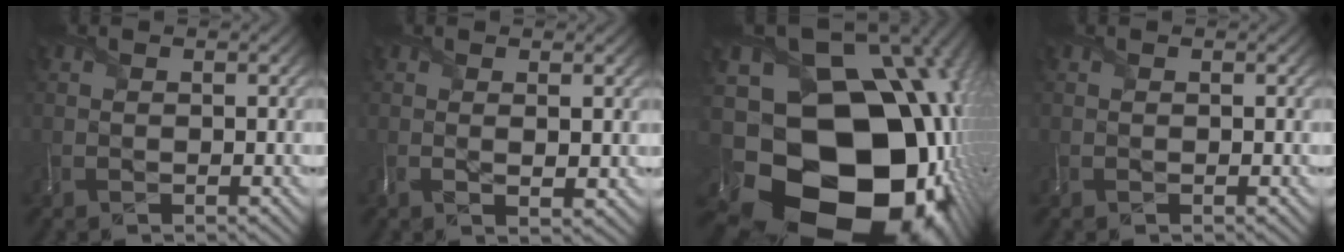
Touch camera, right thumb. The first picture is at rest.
{"total": 2.0, "force": [0.5, 0.4, 1.9], "torque": [-0.038, -0.006, 0.010]}
{"total": 24.6, "force": [-7.6, 18.8, 14.0], "torque": [-0.259, -0.062, -0.116]}
{"total": 0.0}